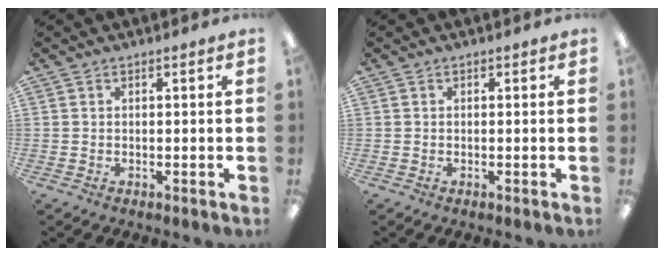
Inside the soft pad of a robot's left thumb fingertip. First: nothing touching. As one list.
[{"total": 0.0}]